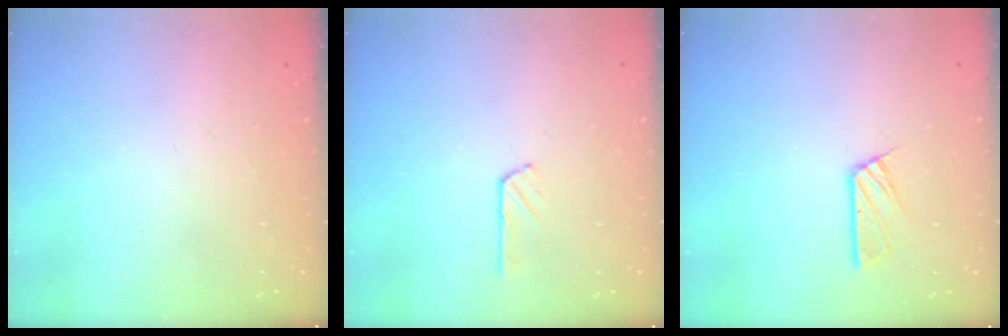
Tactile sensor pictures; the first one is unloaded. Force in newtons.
{"total": 3.5, "press": 3.5, "slide": 0.4}
{"total": 8.1, "press": 8.1, "slide": 0.5}